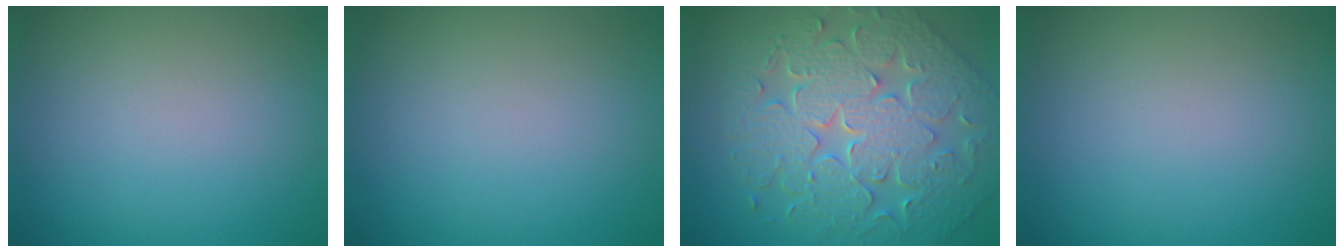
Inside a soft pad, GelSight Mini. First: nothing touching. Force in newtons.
{"total": 0.0}
{"total": 8.5, "press": 6.9, "slide": 4.9}
{"total": 0.0}